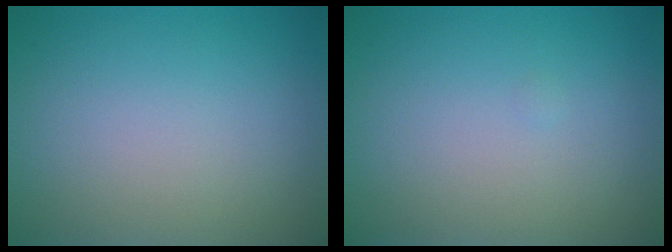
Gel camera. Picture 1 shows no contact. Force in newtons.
{"total": 0.0}